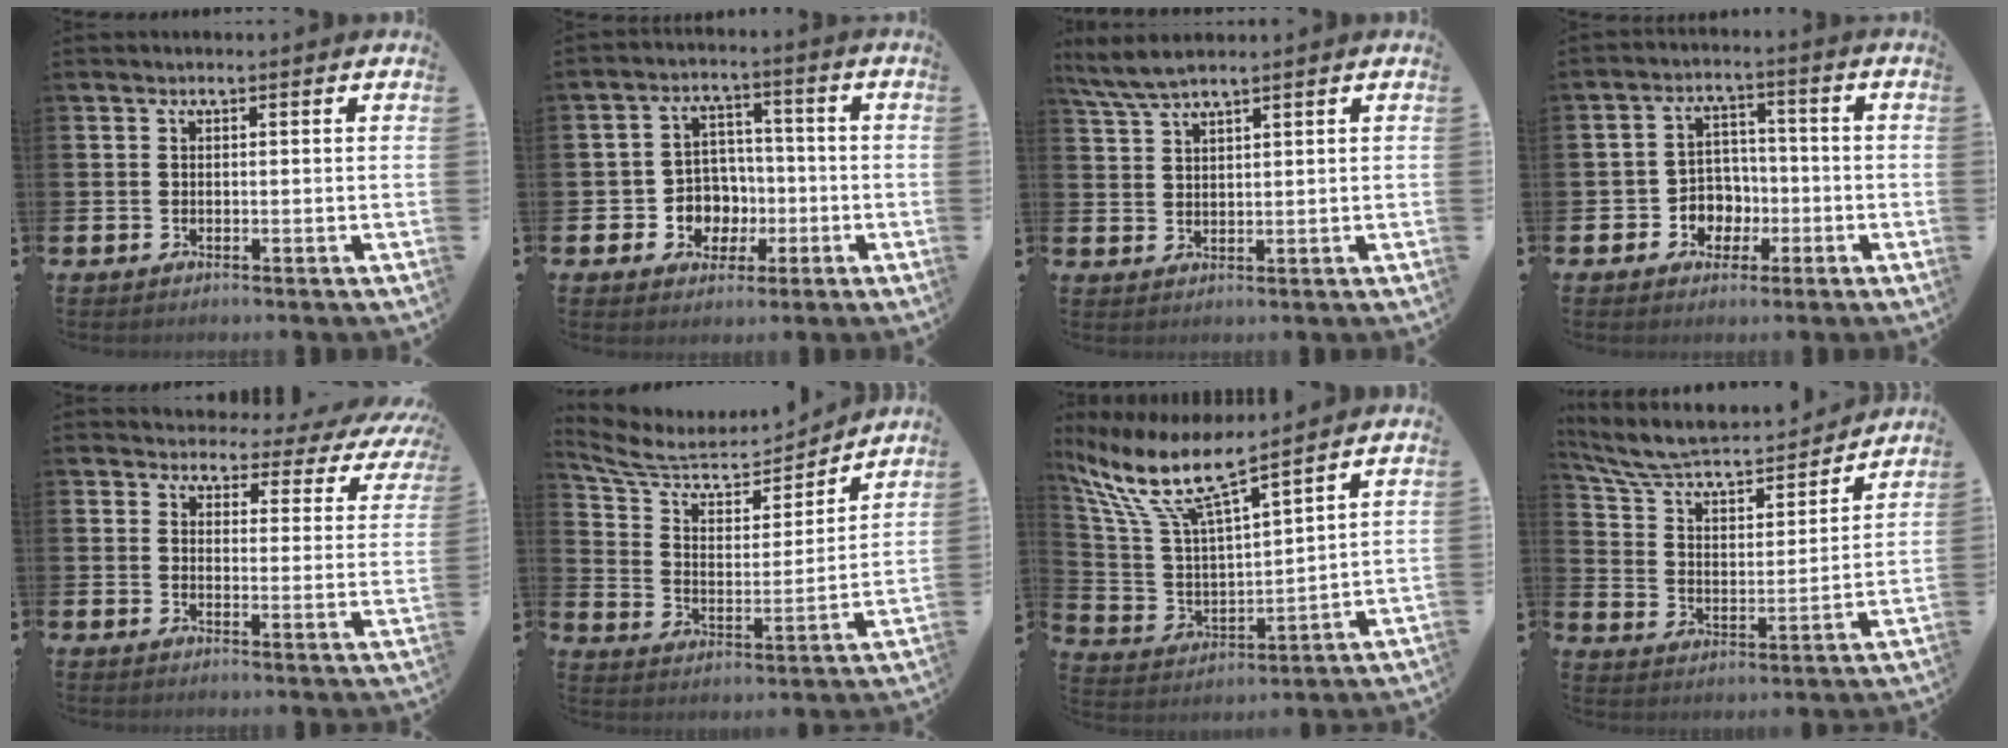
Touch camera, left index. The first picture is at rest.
{"total": 5.6, "force": [-0.7, 5.5, 1.0], "torque": [-0.039, 0.004, -0.014]}
{"total": 4.1, "force": [3.6, 0.2, 1.9], "torque": [-0.052, -0.003, 0.067]}
{"total": 4.6, "force": [-1.2, 4.3, 1.0], "torque": [-0.032, 0.005, -0.027]}
{"total": 2.9, "force": [2.5, 1.4, 0.4], "torque": [-0.025, -0.029, 0.036]}
{"total": 7.3, "force": [6.3, 3.1, 2.0], "torque": [-0.082, -0.048, 0.105]}
{"total": 10.2, "force": [8.4, 1.8, 5.5], "torque": [-0.146, -0.047, 0.142]}
{"total": 8.4, "force": [7.6, 2.4, 2.8], "torque": [-0.096, -0.053, 0.128]}